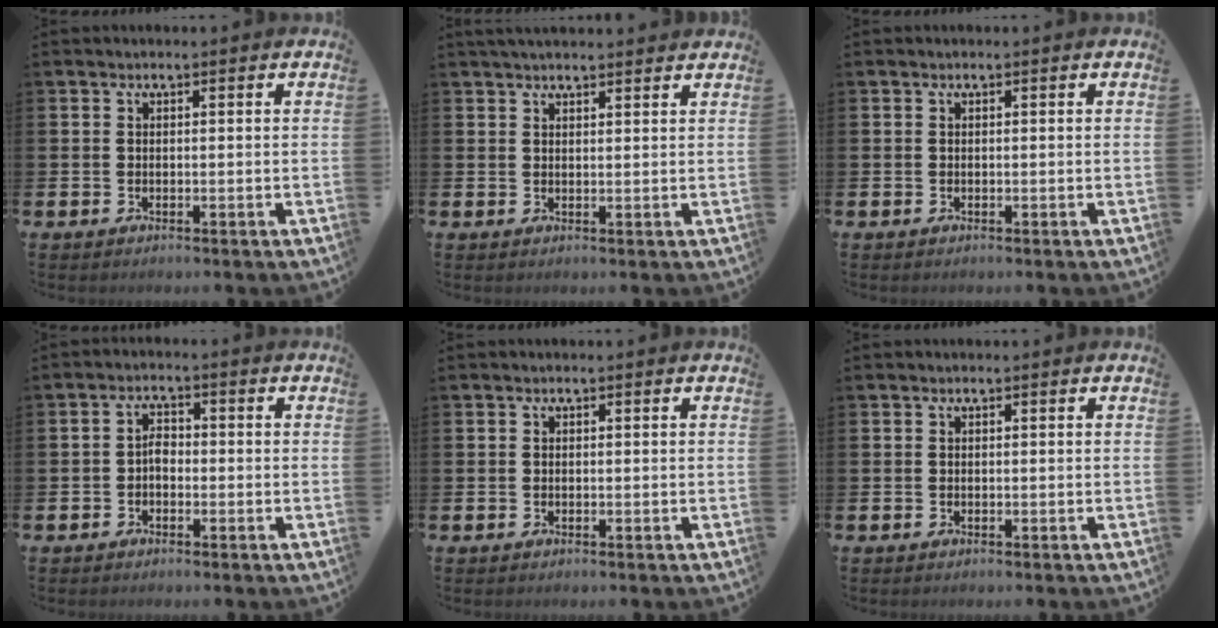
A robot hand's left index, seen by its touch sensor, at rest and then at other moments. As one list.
[{"total": 2.4, "force": [2.3, 0.3, 0.5], "torque": [-0.008, -0.008, 0.041]}, {"total": 0.0}, {"total": 2.2, "force": [-0.8, 1.4, 1.5], "torque": [-0.025, 0.005, -0.019]}, {"total": 0.0}, {"total": 0.0}]